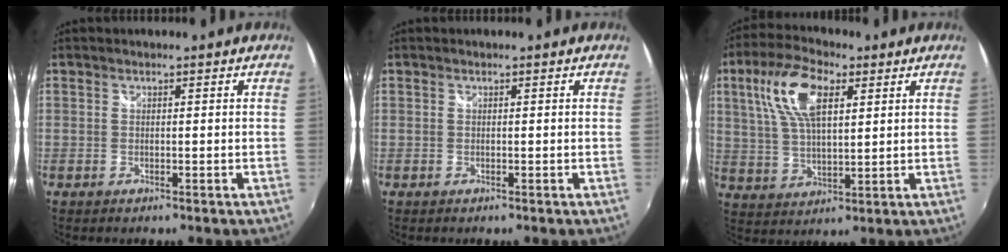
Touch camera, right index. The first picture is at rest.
{"total": 0.0}
{"total": 12.4, "force": [4.9, 5.5, 9.9], "torque": [-0.197, 0.021, 0.092]}